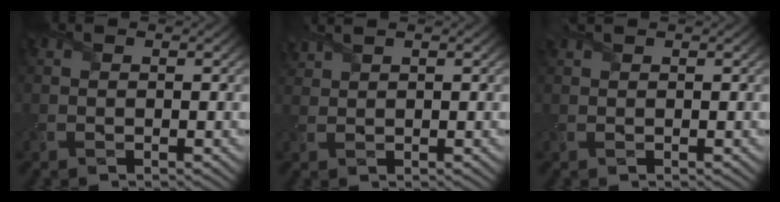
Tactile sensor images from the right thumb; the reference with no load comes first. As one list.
[{"total": 2.3, "force": [2.2, -0.1, 0.6], "torque": [-0.021, 0.009, 0.042]}, {"total": 1.5, "force": [1.3, 0.0, 0.8], "torque": [-0.022, 0.011, 0.028]}]